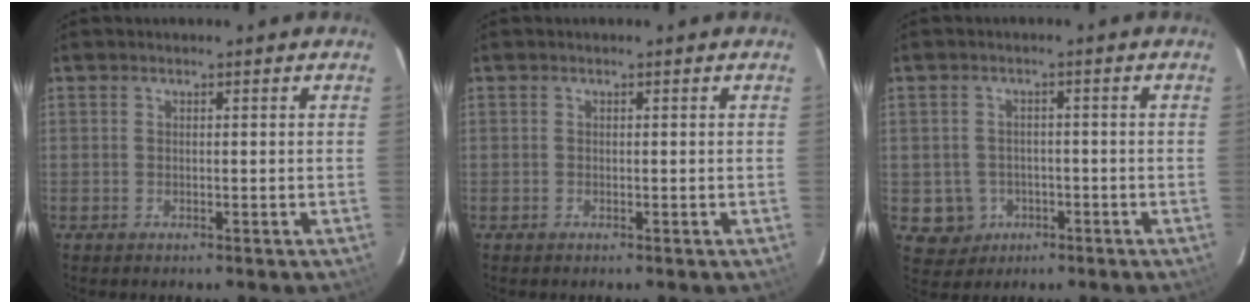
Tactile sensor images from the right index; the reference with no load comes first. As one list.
[{"total": 0.0}, {"total": 5.4, "force": [-1.6, 5.1, 0.7], "torque": [-0.024, 0.017, -0.012]}]